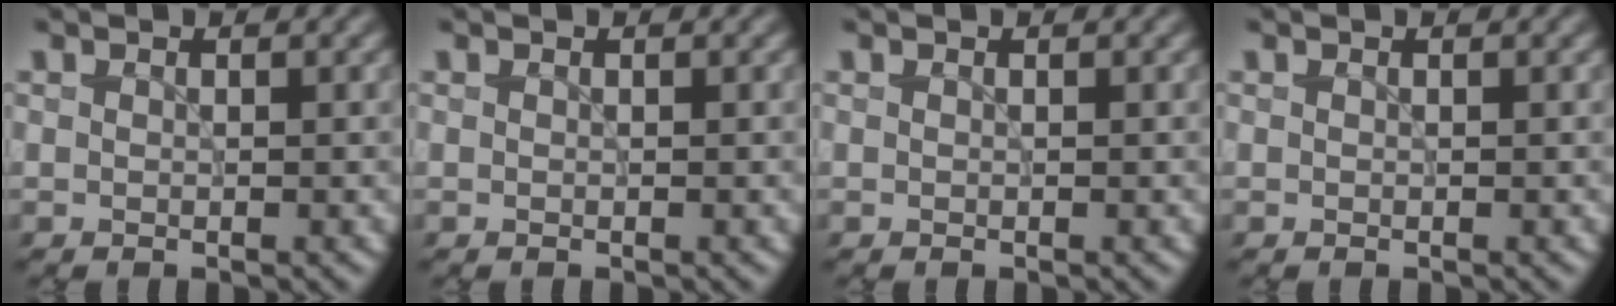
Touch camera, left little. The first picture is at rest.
{"total": 0.0}
{"total": 0.0}
{"total": 0.0}